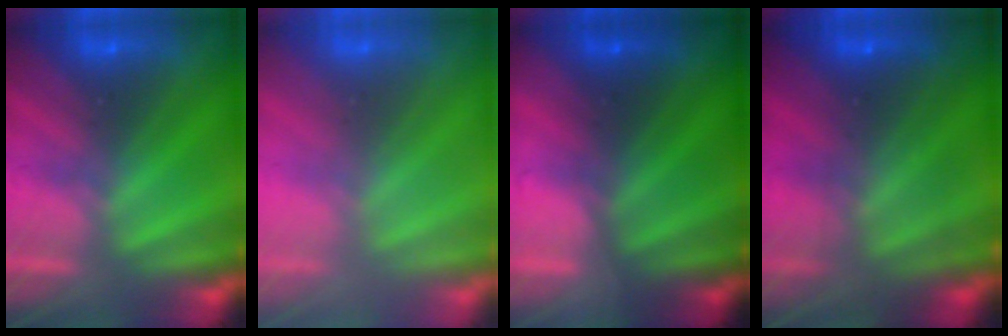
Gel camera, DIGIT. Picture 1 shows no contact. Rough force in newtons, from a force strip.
{"total": 3.0}
{"total": 1.8}
{"total": 7.7}